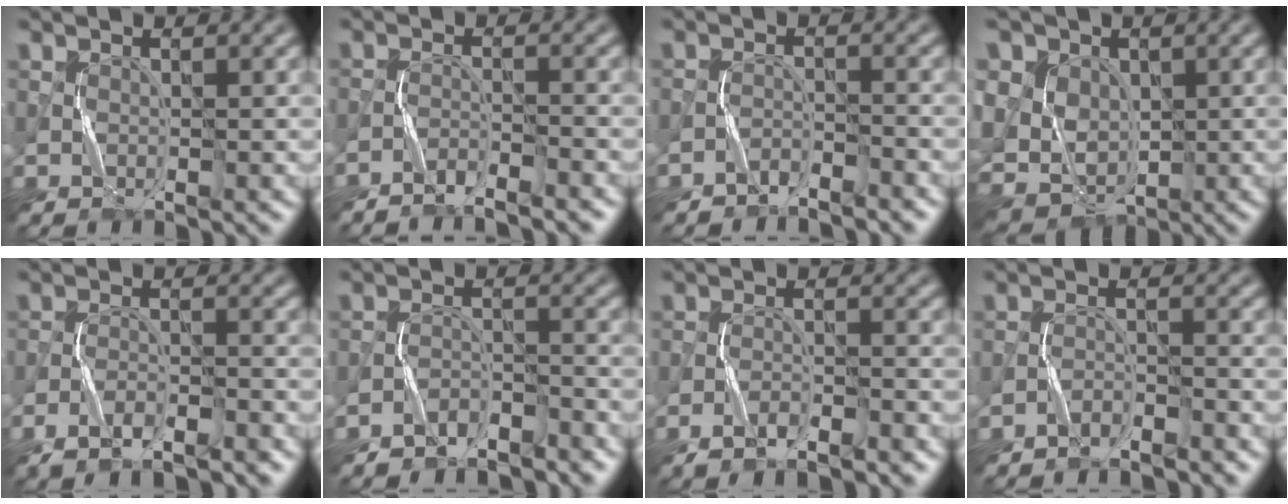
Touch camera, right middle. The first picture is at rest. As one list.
[{"total": 2.9, "force": [-2.9, -0.3, 0.4], "torque": [-0.016, 0.000, -0.051]}, {"total": 1.8, "force": [-1.8, 0.0, 0.0], "torque": [-0.001, 0.007, -0.037]}, {"total": 8.8, "force": [2.1, 7.5, 4.2], "torque": [-0.099, 0.032, 0.017]}, {"total": 4.3, "force": [-3.4, 1.2, 2.3], "torque": [-0.038, 0.000, -0.057]}, {"total": 3.2, "force": [-3.1, 0.8, 0.6], "torque": [-0.010, 0.003, -0.059]}, {"total": 3.3, "force": [-2.7, 0.7, 1.8], "torque": [-0.032, 0.004, -0.046]}, {"total": 1.9, "force": [-1.9, 0.2, 0.3], "torque": [-0.006, 0.007, -0.038]}]